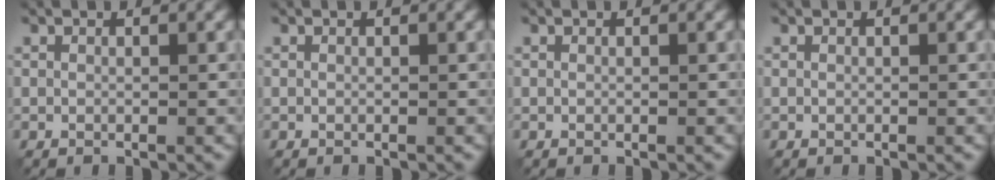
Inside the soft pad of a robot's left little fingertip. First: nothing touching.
{"total": 0.0}
{"total": 0.0}
{"total": 0.0}